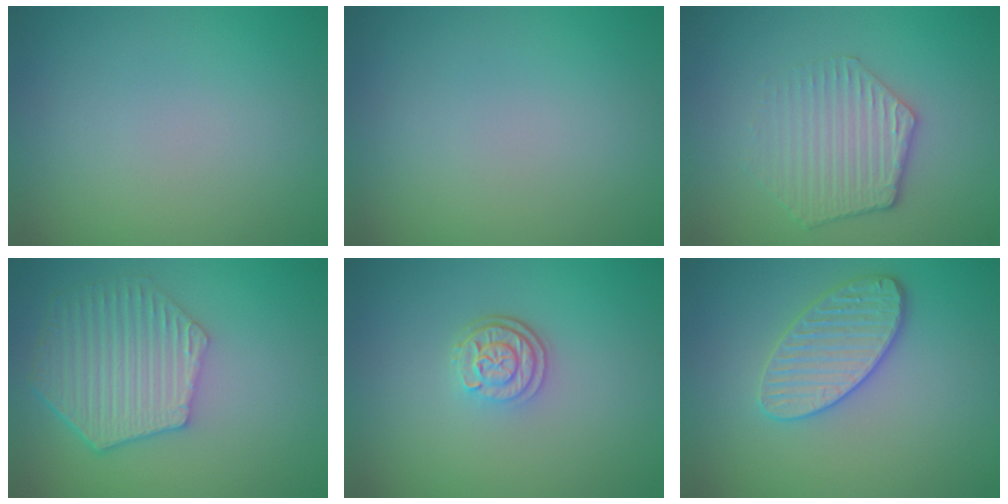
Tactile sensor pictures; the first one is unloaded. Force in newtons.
{"total": 0.0}
{"total": 3.5, "press": 3.0, "slide": 1.7}
{"total": 6.6, "press": 5.0, "slide": 4.3}
{"total": 3.0, "press": 2.5, "slide": 1.6}
{"total": 3.6, "press": 3.5, "slide": 1.1}